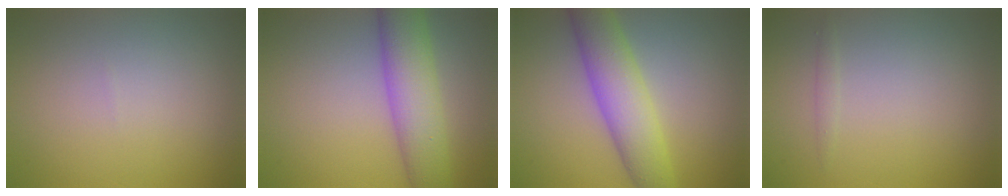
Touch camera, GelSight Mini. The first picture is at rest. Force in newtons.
{"total": 6.9, "press": 6.9, "slide": 0.3}
{"total": 6.4, "press": 6.4, "slide": 0.2}
{"total": 0.5, "press": 0.5, "slide": 0.0}